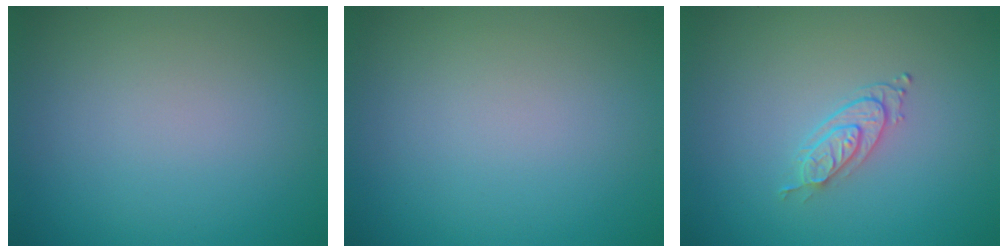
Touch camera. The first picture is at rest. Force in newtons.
{"total": 0.0}
{"total": 2.0, "press": 1.4, "slide": 1.4}